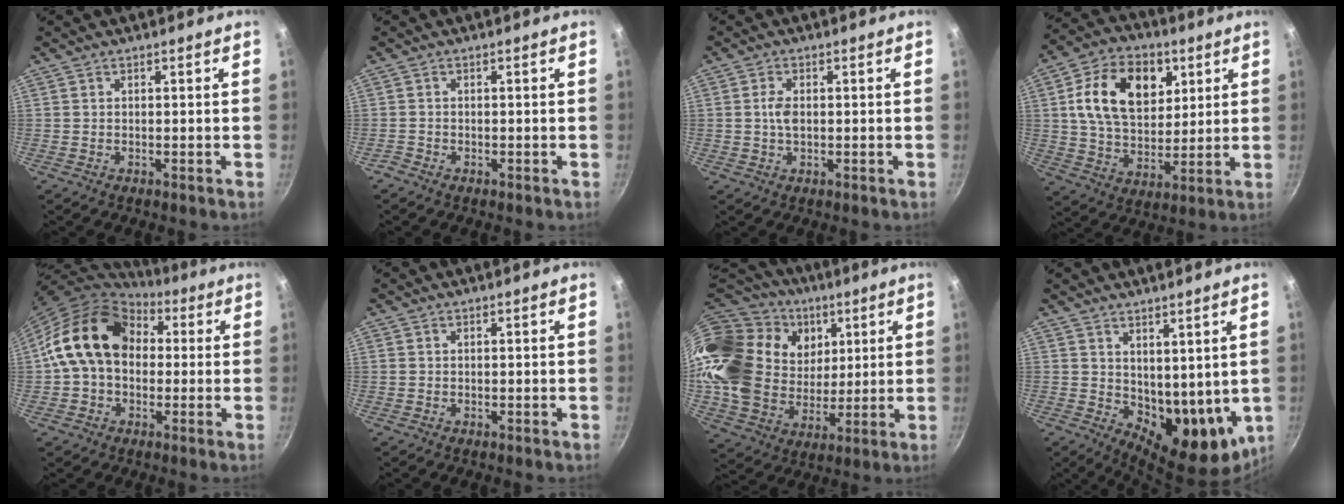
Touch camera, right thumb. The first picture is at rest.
{"total": 1.0, "force": [-0.8, 0.5, 0.2], "torque": [-0.012, 0.008, -0.017]}
{"total": 3.0, "force": [0.1, 1.8, 2.4], "torque": [-0.044, 0.004, -0.001]}
{"total": 17.9, "force": [5.5, 12.1, 11.9], "torque": [-0.176, -0.008, 0.089]}
{"total": 16.5, "force": [2.1, 12.5, 10.7], "torque": [-0.155, 0.035, 0.024]}
{"total": 0.0}
{"total": 28.7, "force": [12.0, 20.7, 15.8], "torque": [-0.290, -0.015, 0.225]}
{"total": 12.0, "force": [3.4, 6.9, 9.2], "torque": [-0.101, -0.046, 0.071]}